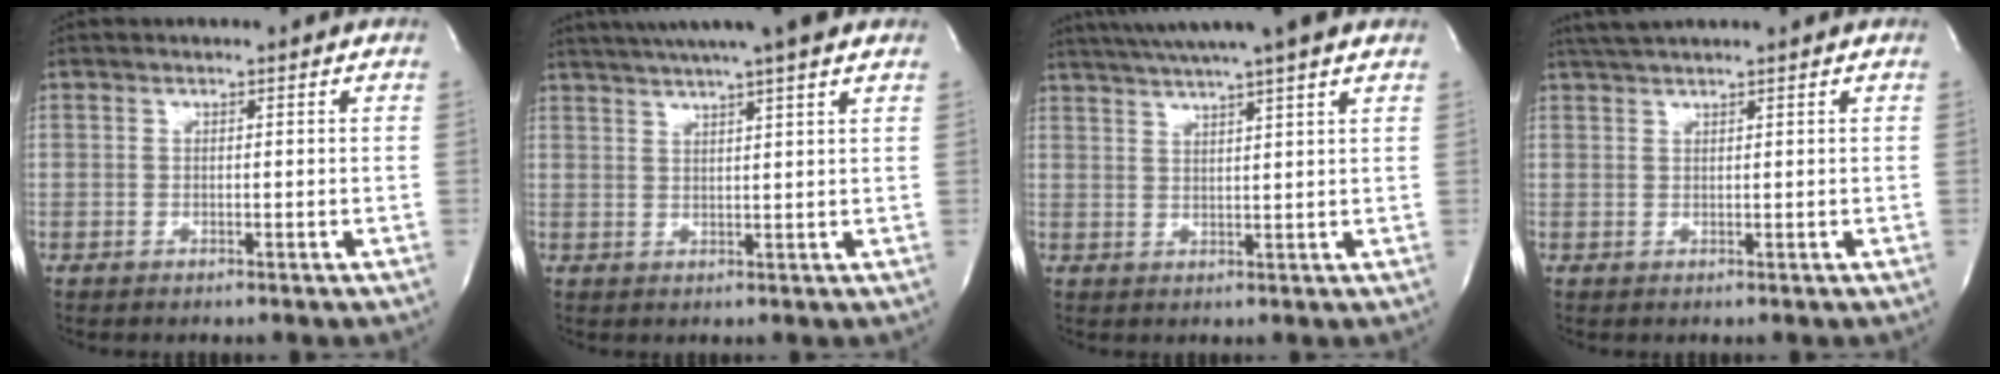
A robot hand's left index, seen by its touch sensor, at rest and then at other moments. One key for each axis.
{"total": 11.9, "fx": 9.7, "fy": -0.3, "fz": 7.0, "tx": -0.123, "ty": 0.026, "tz": 0.126}
{"total": 12.5, "fx": 10.2, "fy": -0.5, "fz": 7.3, "tx": -0.130, "ty": 0.026, "tz": 0.137}
{"total": 3.0, "fx": 2.5, "fy": -0.8, "fz": 1.4, "tx": -0.024, "ty": 0.015, "tz": 0.051}